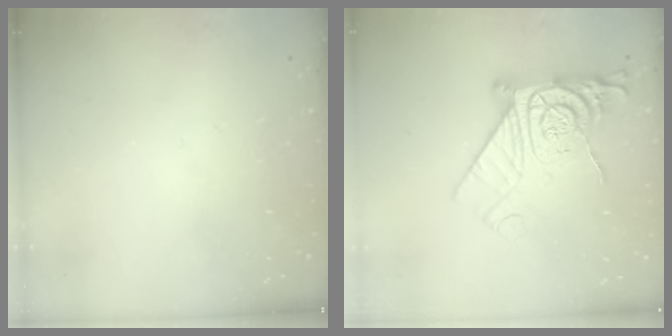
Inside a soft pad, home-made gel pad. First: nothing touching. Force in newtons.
{"total": 16.0, "press": 15.9, "slide": 1.4}